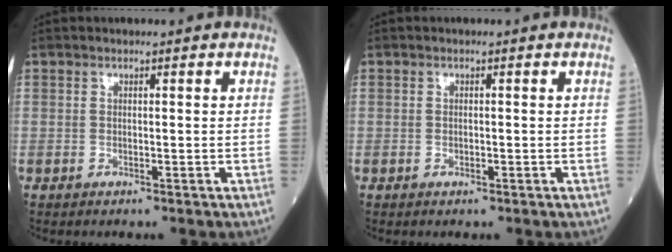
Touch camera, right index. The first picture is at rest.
{"total": 0.6, "force": [-0.2, 0.3, 0.5], "torque": [-0.012, -0.001, -0.003]}